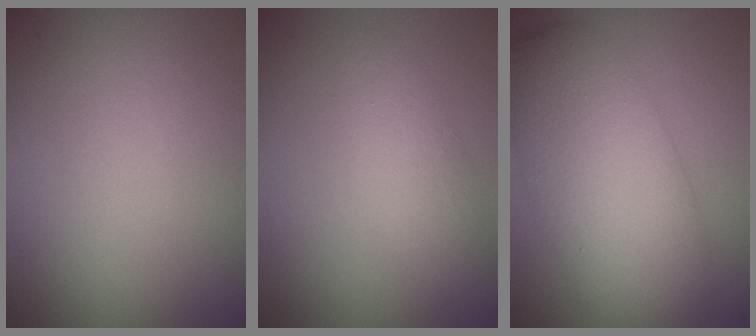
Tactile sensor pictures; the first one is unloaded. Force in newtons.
{"total": 2.4, "press": 2.4, "slide": 0.2}
{"total": 8.7, "press": 8.7, "slide": 0.2}